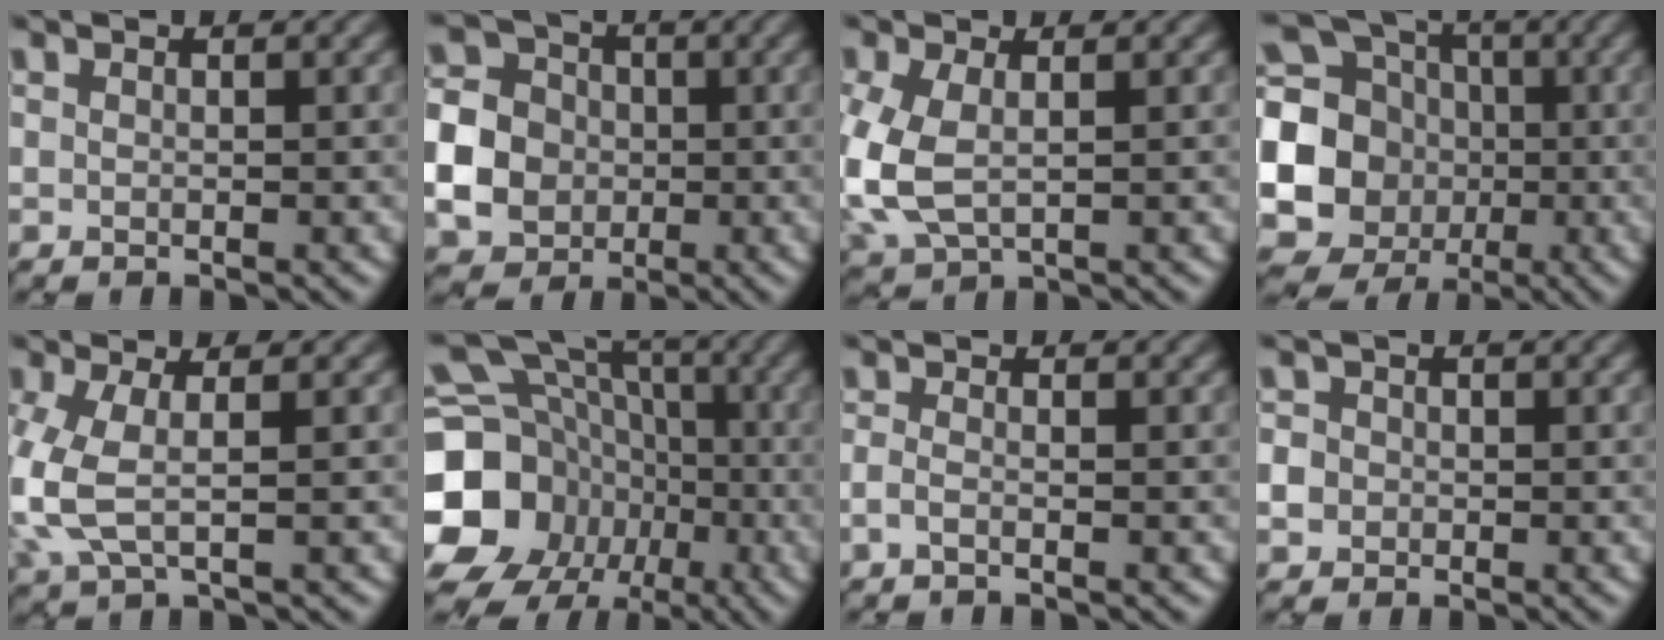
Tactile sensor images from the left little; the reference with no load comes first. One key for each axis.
{"total": 7.6, "fx": -1.8, "fy": 6.6, "fz": 3.2, "tx": -0.072, "ty": -0.003, "tz": -0.045}
{"total": 5.4, "fx": -0.5, "fy": 3.2, "fz": 4.4, "tx": -0.125, "ty": -0.008, "tz": -0.009}
{"total": 13.9, "fx": -1.4, "fy": 13.0, "fz": 4.7, "tx": -0.129, "ty": 0.000, "tz": -0.044}
{"total": 4.7, "fx": -0.5, "fy": 1.9, "fz": 4.2, "tx": -0.123, "ty": -0.005, "tz": -0.013}
{"total": 21.1, "fx": -5.0, "fy": 18.7, "fz": 8.5, "tx": -0.195, "ty": -0.016, "tz": -0.112}
{"total": 1.1, "fx": -0.7, "fy": 0.3, "fz": 0.8, "tx": -0.015, "ty": -0.008, "tz": -0.021}
{"total": 2.2, "fx": -0.7, "fy": 2.1, "fz": 0.5, "tx": 0.001, "ty": 0.007, "tz": -0.015}